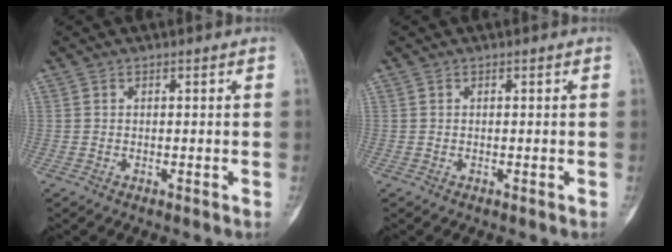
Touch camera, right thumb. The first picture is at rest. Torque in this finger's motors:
{"motor_torque": [0.00, 0.00, 0.03, -0.02, 0.00]}